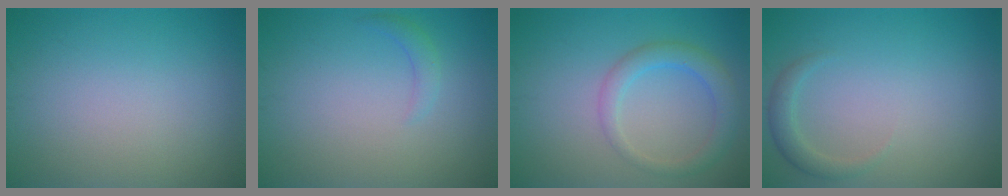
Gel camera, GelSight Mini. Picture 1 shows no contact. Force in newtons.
{"total": 1.3, "press": 1.3, "slide": 0.1}
{"total": 3.1, "press": 3.1, "slide": 0.2}
{"total": 1.6, "press": 1.6, "slide": 0.2}